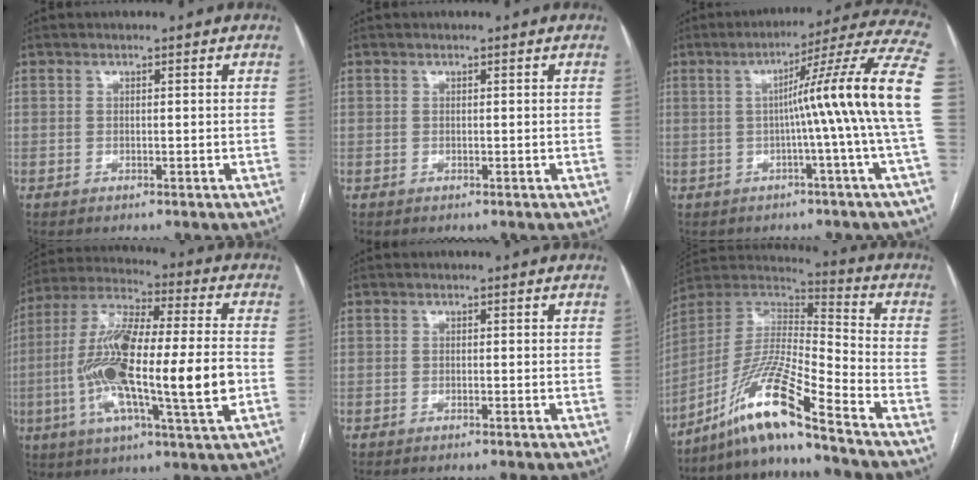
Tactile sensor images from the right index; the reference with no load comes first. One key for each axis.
{"total": 0.0}
{"total": 15.0, "fx": -0.8, "fy": -2.7, "fz": 14.7, "tx": -0.180, "ty": 0.020, "tz": -0.020}
{"total": 21.1, "fx": -3.5, "fy": 2.6, "fz": 20.6, "tx": -0.386, "ty": 0.000, "tz": -0.064}
{"total": 0.7, "fx": -0.6, "fy": -0.2, "fz": 0.4, "tx": -0.008, "ty": 0.002, "tz": -0.011}
{"total": 14.6, "fx": -10.7, "fy": -0.9, "fz": 9.9, "tx": -0.196, "ty": 0.003, "tz": -0.199}